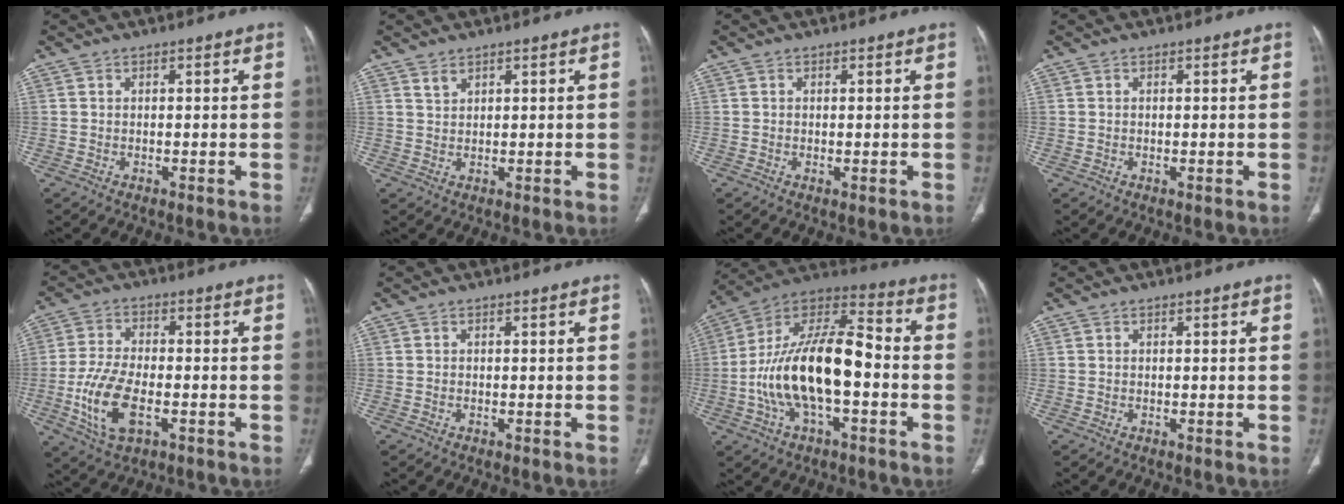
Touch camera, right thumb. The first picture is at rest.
{"total": 1.6, "force": [1.3, 0.7, 0.6], "torque": [-0.005, -0.005, 0.027]}
{"total": 0.8, "force": [-0.1, 0.3, 0.7], "torque": [-0.018, -0.004, -0.001]}
{"total": 0.0}
{"total": 11.5, "force": [-3.4, 5.7, 9.4], "torque": [-0.195, 0.007, -0.060]}
{"total": 0.0}
{"total": 20.9, "force": [-3.7, 9.4, 18.3], "torque": [-0.332, 0.045, -0.067]}
{"total": 0.0}